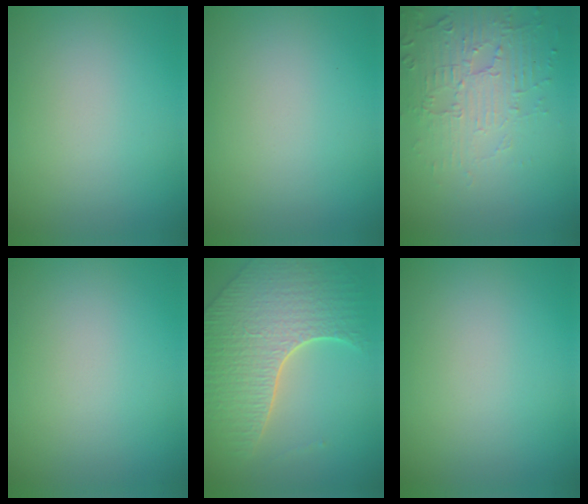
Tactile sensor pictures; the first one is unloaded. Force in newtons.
{"total": 0.0}
{"total": 4.5, "press": 3.3, "slide": 3.1}
{"total": 0.0}
{"total": 7.6, "press": 5.5, "slide": 5.2}
{"total": 0.0}